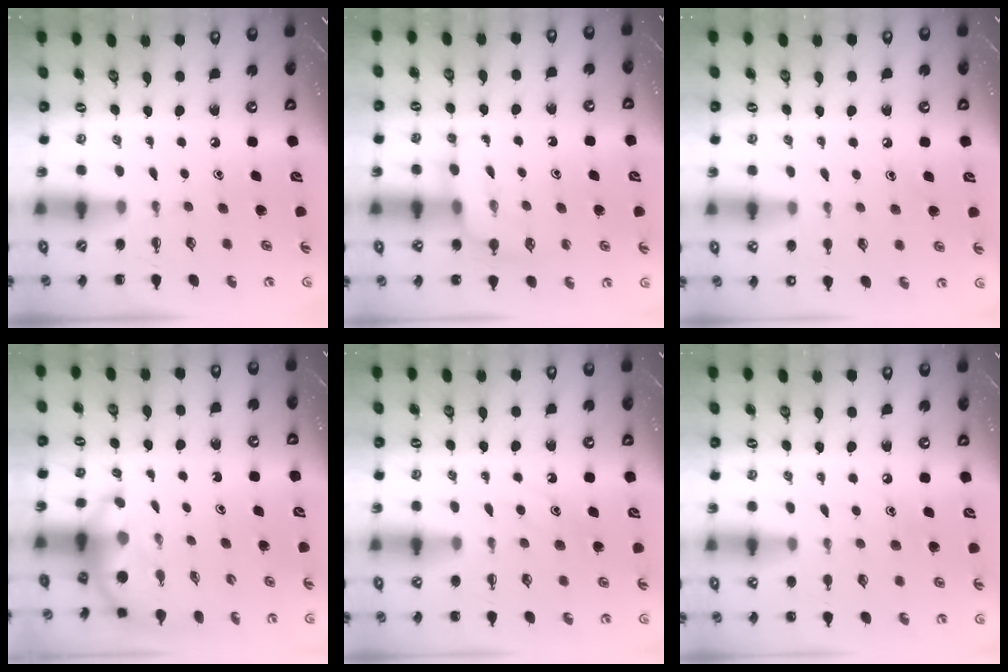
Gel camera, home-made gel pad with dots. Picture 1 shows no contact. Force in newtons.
{"total": 9.7, "press": 9.7, "slide": 0.8}
{"total": 7.2, "press": 6.9, "slide": 2.0}
{"total": 4.2, "press": 4.1, "slide": 1.1}
{"total": 10.2, "press": 10.1, "slide": 1.3}
{"total": 6.6, "press": 6.4, "slide": 1.6}